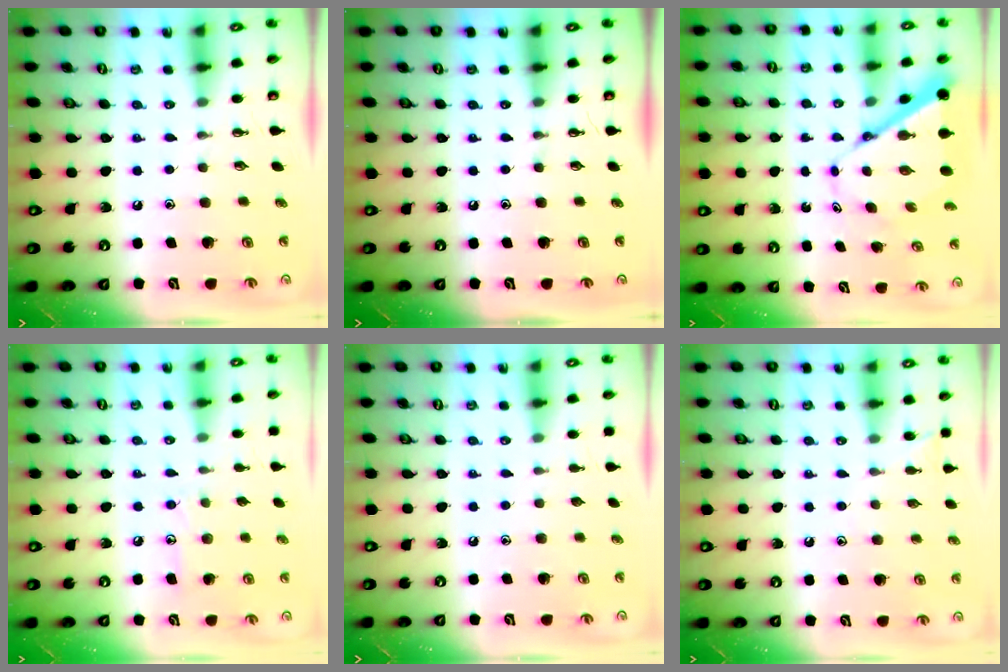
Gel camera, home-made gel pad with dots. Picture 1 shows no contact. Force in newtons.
{"total": 0.0}
{"total": 8.2, "press": 8.1, "slide": 0.8}
{"total": 7.6, "press": 7.5, "slide": 0.6}
{"total": 0.0}
{"total": 5.4, "press": 5.4, "slide": 0.6}